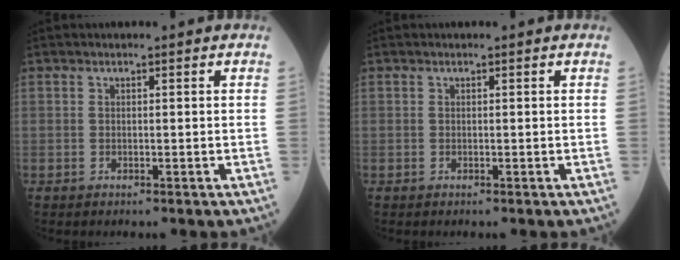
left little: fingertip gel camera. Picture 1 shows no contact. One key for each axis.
{"total": 0.0}